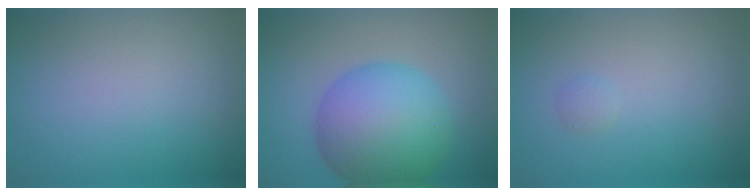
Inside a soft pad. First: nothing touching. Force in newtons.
{"total": 10.0, "press": 10.0, "slide": 0.1}
{"total": 0.6, "press": 0.6, "slide": 0.0}